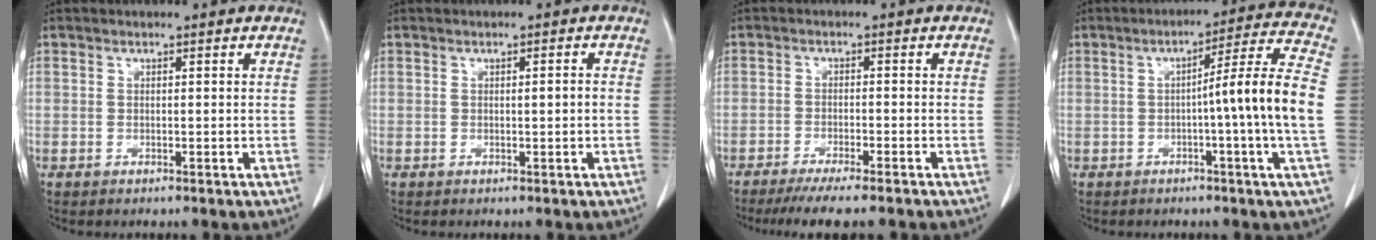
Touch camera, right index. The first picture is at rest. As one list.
[{"total": 1.0, "force": [-0.1, 0.0, 1.0], "torque": [-0.016, 0.000, -0.001]}, {"total": 8.0, "force": [-6.7, 0.2, 4.3], "torque": [-0.055, -0.017, -0.105]}, {"total": 11.7, "force": [-1.2, -2.2, 11.4], "torque": [-0.164, 0.005, -0.021]}]